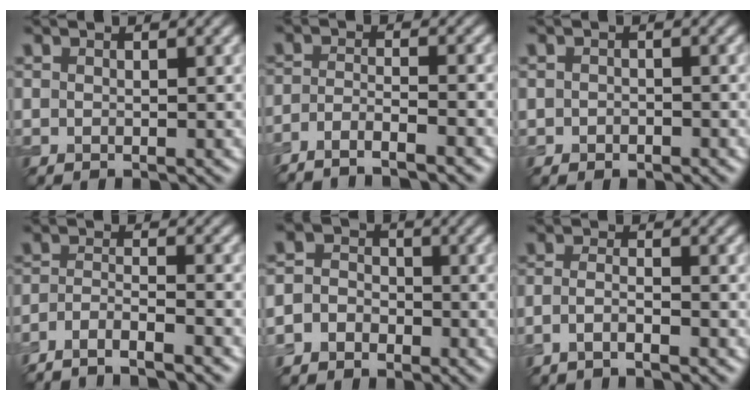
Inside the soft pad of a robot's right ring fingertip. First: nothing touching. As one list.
[{"total": 4.0, "force": [-3.4, 0.7, 2.1], "torque": [-0.035, -0.001, -0.068]}, {"total": 0.9, "force": [-0.5, 0.8, 0.3], "torque": [-0.002, -0.003, -0.009]}, {"total": 4.8, "force": [-4.1, 0.8, 2.2], "torque": [-0.040, -0.001, -0.079]}, {"total": 5.1, "force": [-2.4, 4.4, 1.0], "torque": [0.004, -0.002, -0.061]}, {"total": 1.8, "force": [-1.3, 0.5, 1.2], "torque": [-0.025, -0.001, -0.031]}]